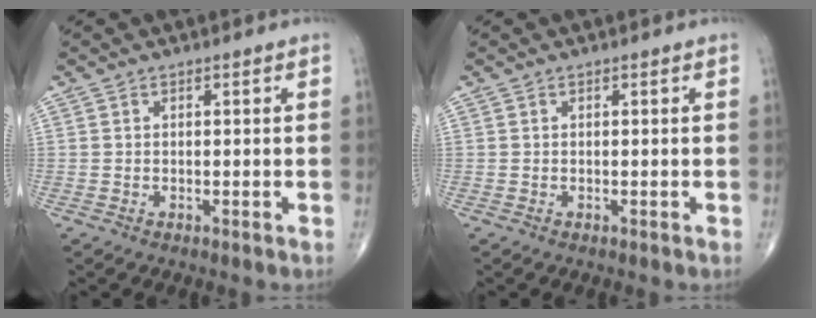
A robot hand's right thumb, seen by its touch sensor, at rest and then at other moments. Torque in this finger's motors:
{"motor_torque": [0.00, 0.00, 0.00, 0.00, 0.00]}